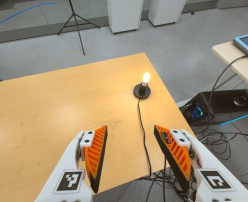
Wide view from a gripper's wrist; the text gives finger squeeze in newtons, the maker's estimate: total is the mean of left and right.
{"total": 0.0}